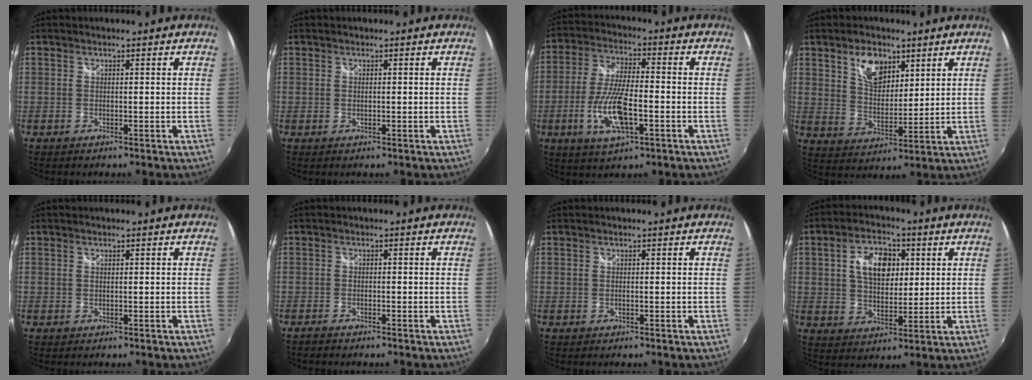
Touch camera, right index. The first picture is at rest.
{"total": 0.0}
{"total": 11.4, "force": [-3.8, 3.6, 10.2], "torque": [-0.209, -0.008, -0.072]}
{"total": 8.6, "force": [4.7, 5.0, 5.1], "torque": [-0.081, 0.009, 0.088]}
{"total": 0.0}
{"total": 1.9, "force": [-1.7, 0.4, 0.6], "torque": [-0.020, -0.008, -0.035]}
{"total": 0.0}
{"total": 9.9, "force": [2.8, 6.2, 7.2], "torque": [-0.124, 0.020, 0.050]}